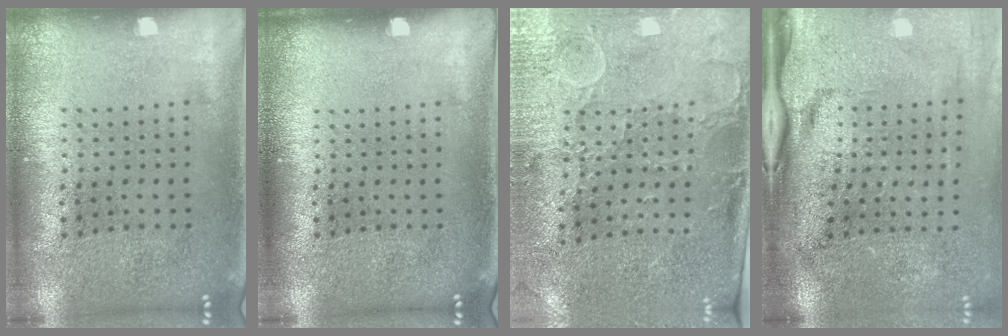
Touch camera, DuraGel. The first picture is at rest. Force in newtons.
{"total": 0.0}
{"total": 2.9, "press": 2.6, "slide": 1.3}
{"total": 4.4, "press": 3.6, "slide": 2.5}